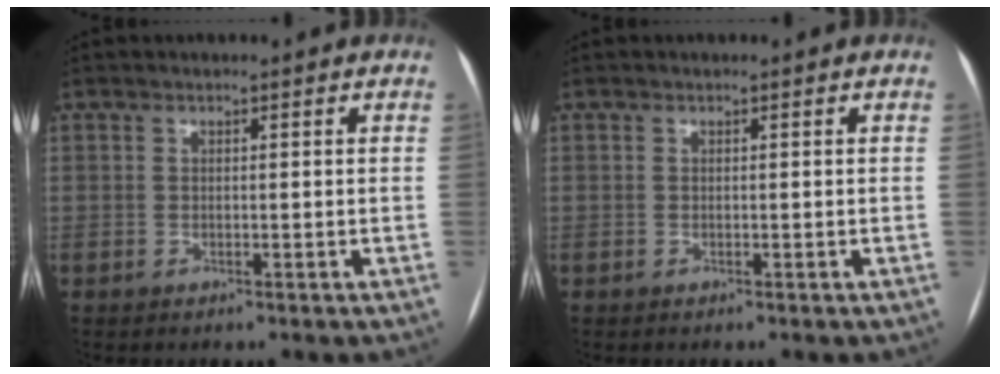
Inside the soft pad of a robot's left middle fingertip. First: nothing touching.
{"total": 0.0}